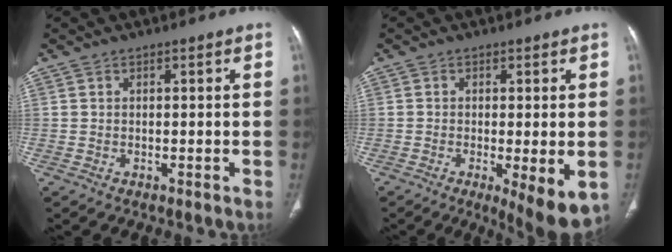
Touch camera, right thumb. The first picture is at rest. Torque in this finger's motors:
{"motor_torque": [-0.16, 0.37, -0.38, 0.01, 0.24]}